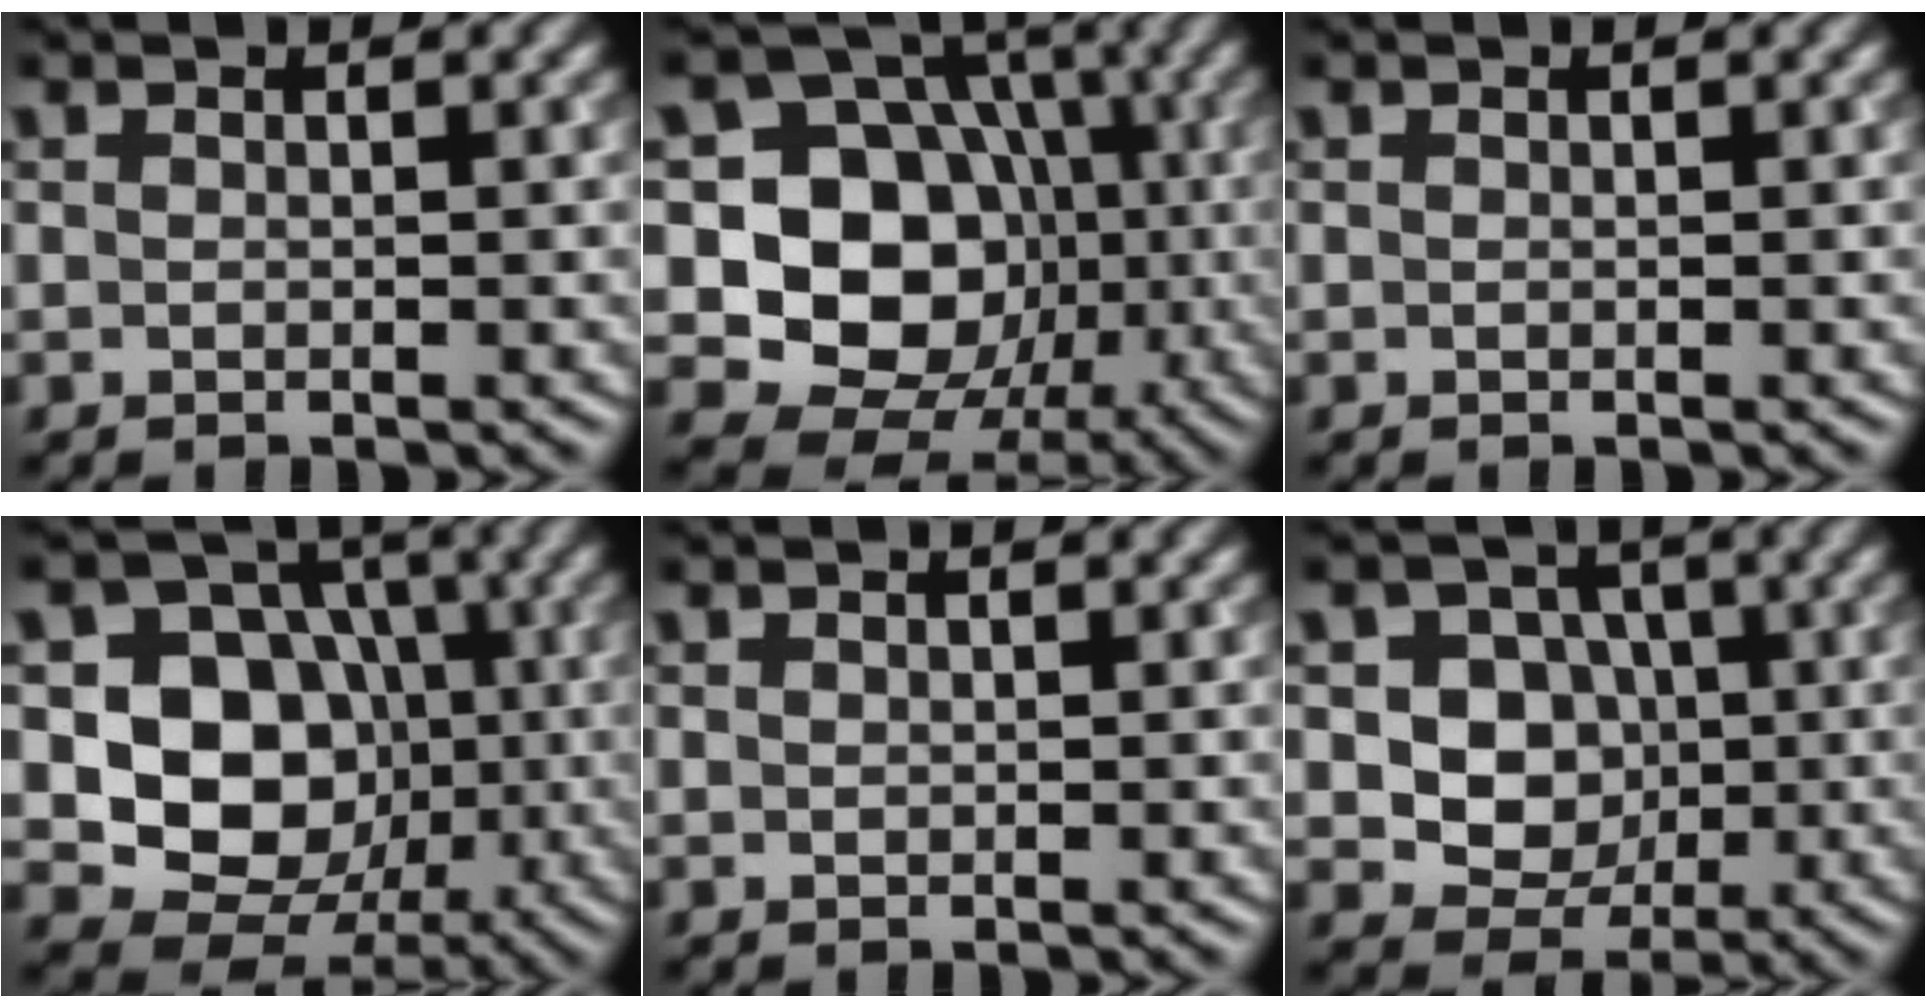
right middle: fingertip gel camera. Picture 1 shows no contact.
{"total": 13.6, "force": [-1.7, 11.5, 7.1], "torque": [-0.115, -0.011, -0.048]}
{"total": 0.0}
{"total": 9.9, "force": [-1.1, 8.2, 5.4], "torque": [-0.082, -0.008, -0.032]}
{"total": 0.0}
{"total": 7.1, "force": [0.5, 6.3, 3.2], "torque": [-0.037, 0.013, -0.005]}